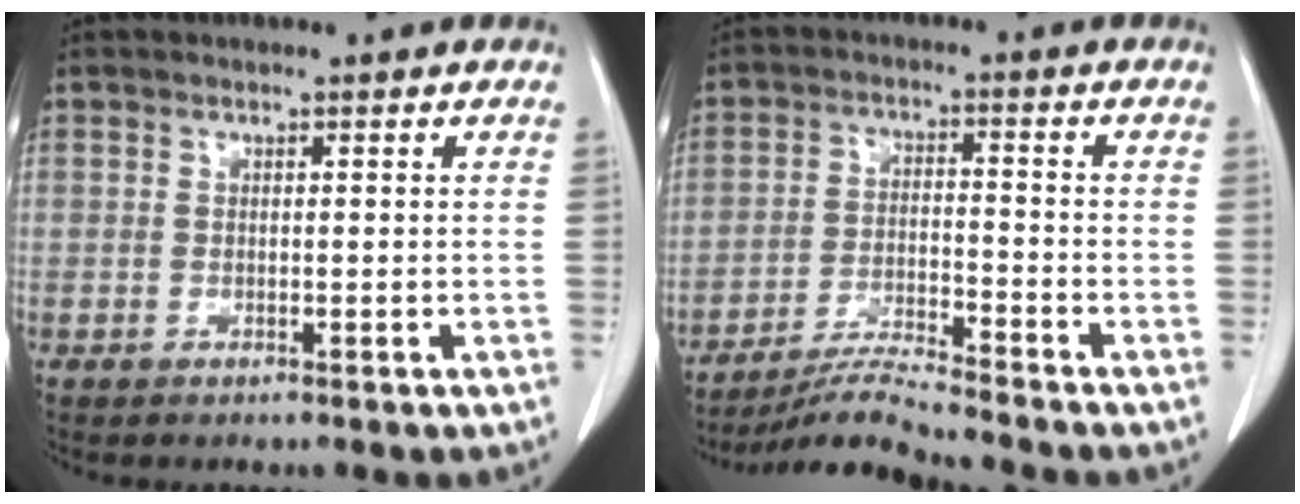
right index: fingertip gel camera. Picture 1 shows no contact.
{"total": 7.2, "force": [-6.9, -1.6, 1.7], "torque": [-0.031, -0.015, -0.125]}